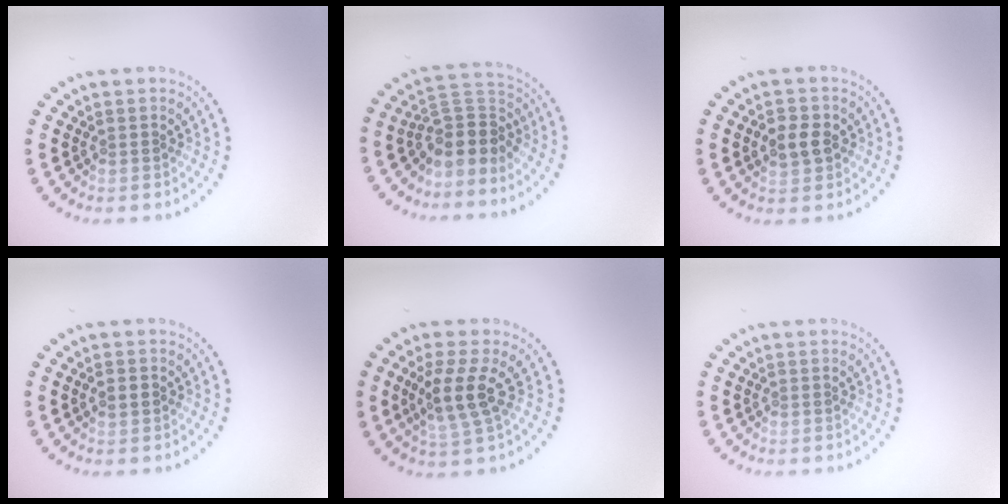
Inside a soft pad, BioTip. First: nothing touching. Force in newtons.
{"total": 4.1, "press": 3.3, "slide": 2.5}
{"total": 2.6, "press": 2.6, "slide": 0.2}
{"total": 1.4, "press": 1.4, "slide": 0.1}
{"total": 3.3, "press": 3.0, "slide": 1.5}
{"total": 0.0}